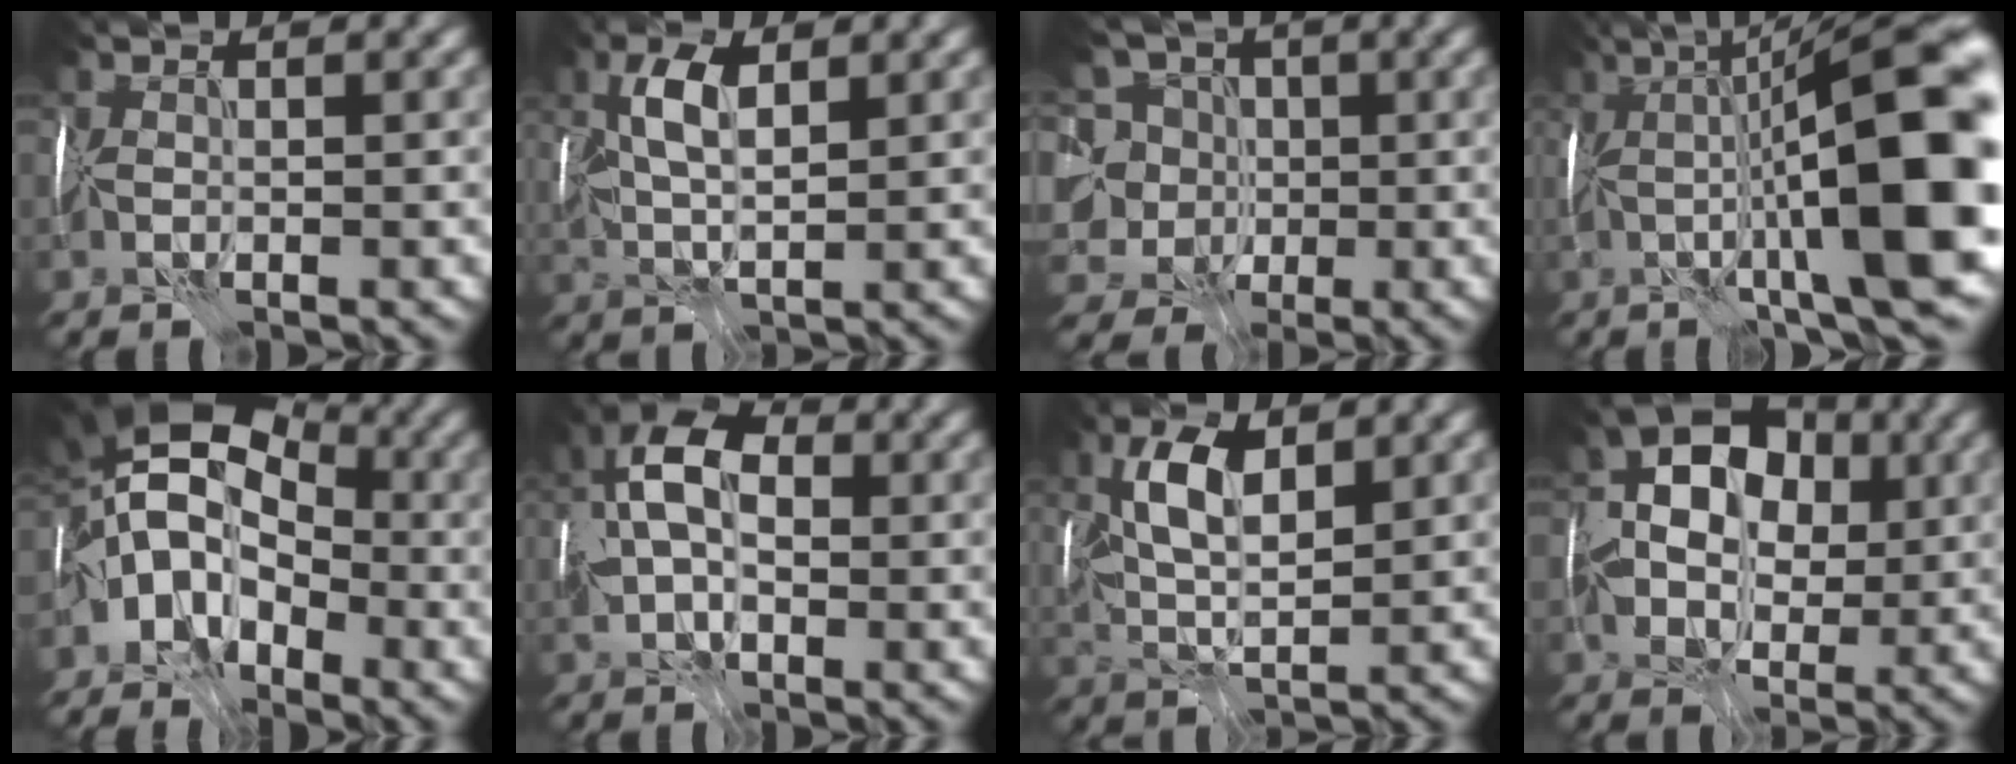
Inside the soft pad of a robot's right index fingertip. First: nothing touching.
{"total": 4.5, "force": [1.6, 1.8, 3.8], "torque": [-0.083, 0.015, 0.033]}
{"total": 9.6, "force": [-0.2, 8.7, 3.9], "torque": [-0.095, 0.036, -0.039]}
{"total": 14.2, "force": [-0.1, 3.1, 13.8], "torque": [-0.190, 0.026, 0.001]}
{"total": 8.8, "force": [-1.5, 6.3, 5.9], "torque": [-0.085, 0.026, -0.047]}
{"total": 9.5, "force": [1.7, 6.0, 7.1], "torque": [-0.135, 0.036, 0.012]}
{"total": 6.1, "force": [2.2, 2.8, 5.0], "torque": [-0.104, 0.018, 0.041]}
{"total": 8.3, "force": [1.3, 6.2, 5.3], "torque": [-0.073, 0.020, 0.013]}